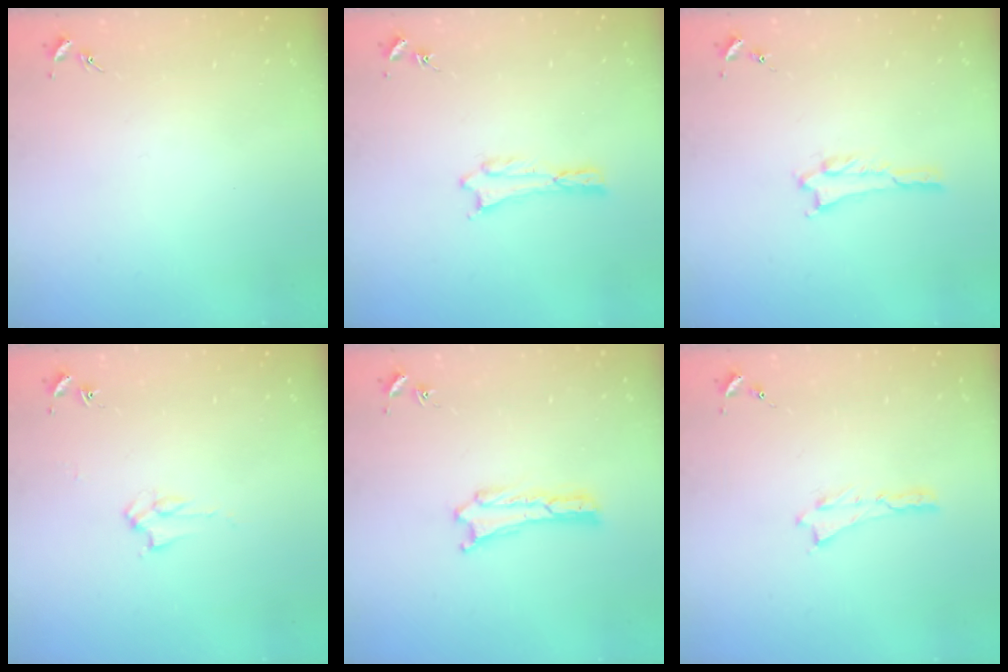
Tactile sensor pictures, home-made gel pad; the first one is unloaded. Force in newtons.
{"total": 0.7, "press": 0.7, "slide": 0.1}
{"total": 0.5, "press": 0.5, "slide": 0.1}
{"total": 2.8, "press": 2.8, "slide": 0.4}
{"total": 0.0}
{"total": 0.0}